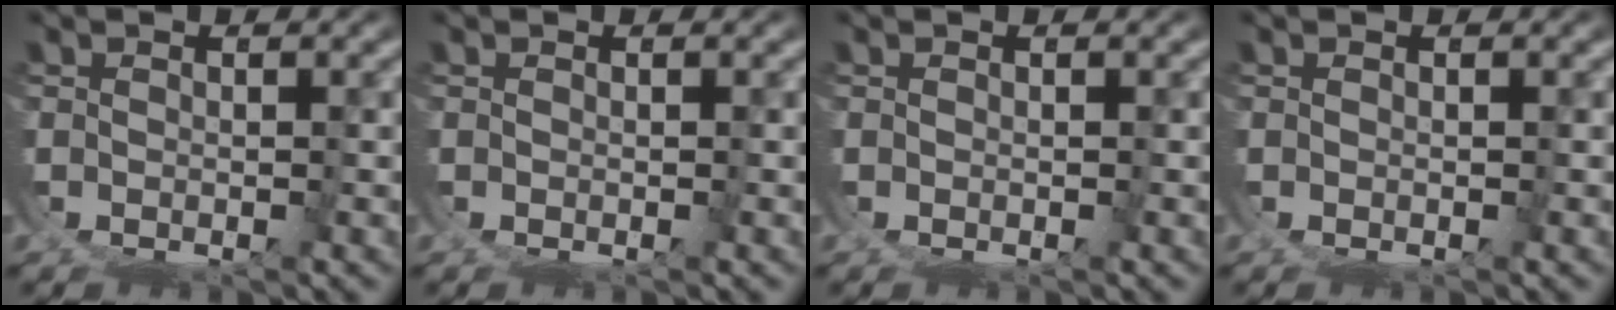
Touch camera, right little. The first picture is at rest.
{"total": 0.0}
{"total": 0.0}
{"total": 0.0}